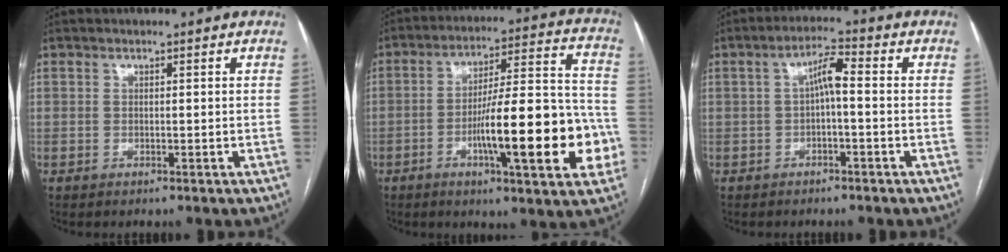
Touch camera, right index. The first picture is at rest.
{"total": 19.7, "force": [-5.7, 3.0, 18.6], "torque": [-0.246, 0.020, -0.078]}
{"total": 4.3, "force": [-0.1, 0.8, 4.2], "torque": [-0.073, 0.019, -0.001]}